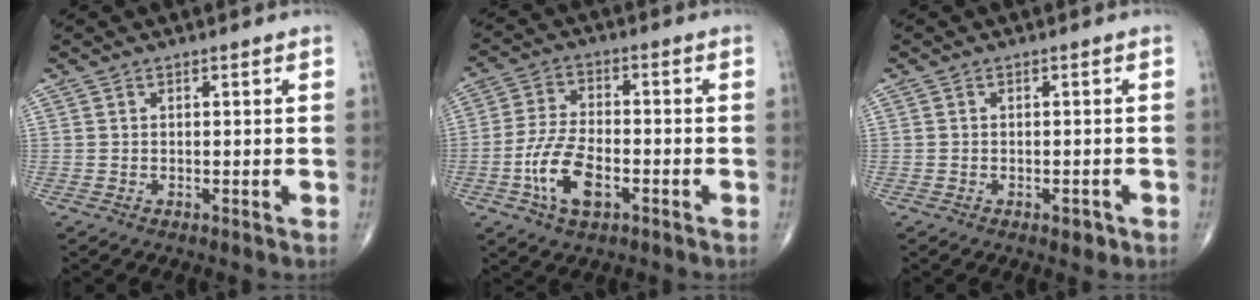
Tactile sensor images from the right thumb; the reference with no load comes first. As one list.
[{"total": 9.8, "force": [-3.7, 4.7, 7.7], "torque": [-0.153, 0.014, -0.070]}, {"total": 1.7, "force": [-1.0, 0.9, 1.1], "torque": [-0.004, 0.002, -0.013]}]